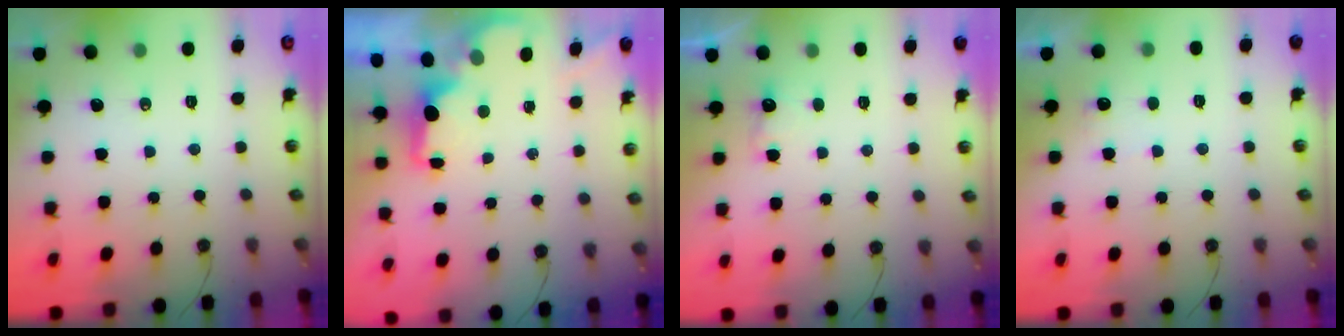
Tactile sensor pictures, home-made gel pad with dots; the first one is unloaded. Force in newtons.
{"total": 1.7, "press": 1.5, "slide": 0.8}
{"total": 2.9, "press": 2.8, "slide": 0.9}
{"total": 3.7, "press": 3.5, "slide": 1.1}